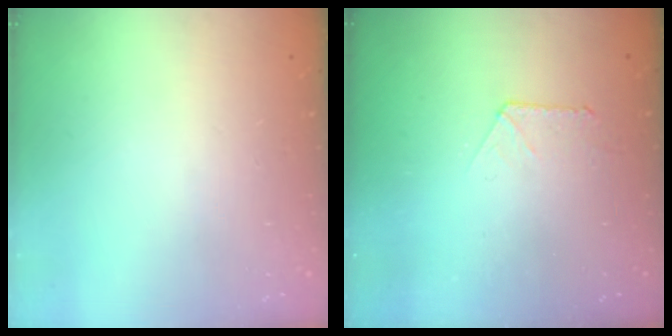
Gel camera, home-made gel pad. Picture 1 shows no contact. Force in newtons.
{"total": 4.5, "press": 4.5, "slide": 0.4}